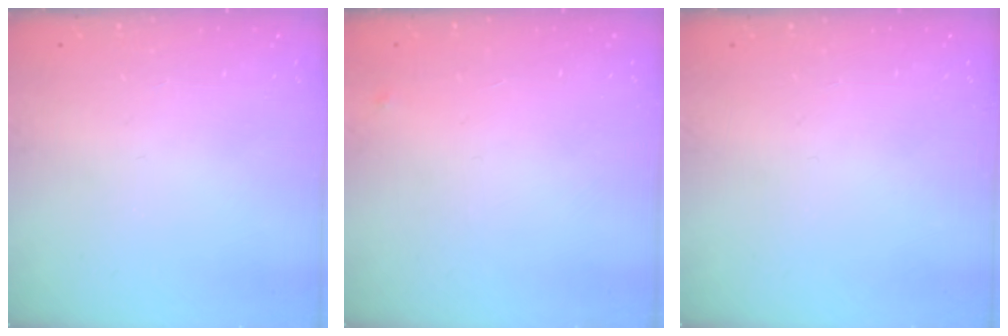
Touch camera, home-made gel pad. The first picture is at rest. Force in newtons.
{"total": 2.5, "press": 2.4, "slide": 0.4}
{"total": 0.0}